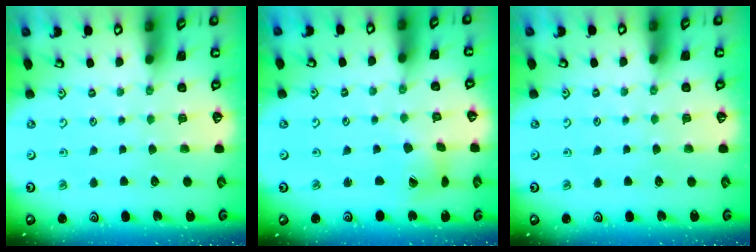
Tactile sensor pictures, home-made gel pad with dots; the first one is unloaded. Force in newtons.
{"total": 4.5, "press": 4.5, "slide": 0.4}
{"total": 0.0}